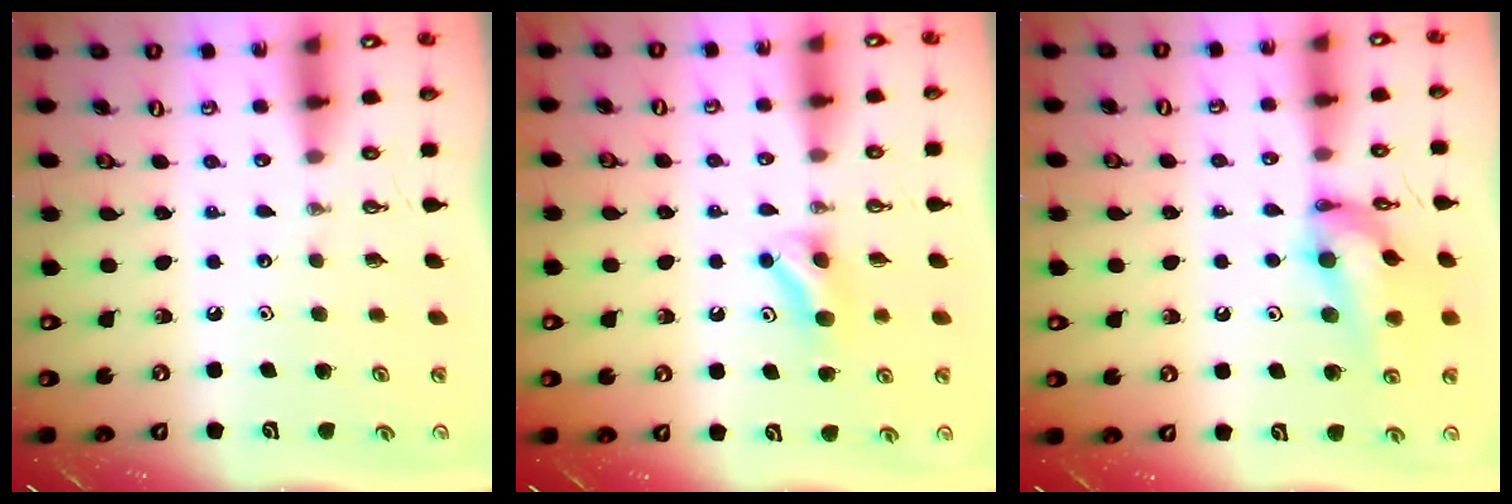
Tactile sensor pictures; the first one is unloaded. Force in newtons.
{"total": 5.0, "press": 4.8, "slide": 1.4}
{"total": 14.0, "press": 13.9, "slide": 0.8}